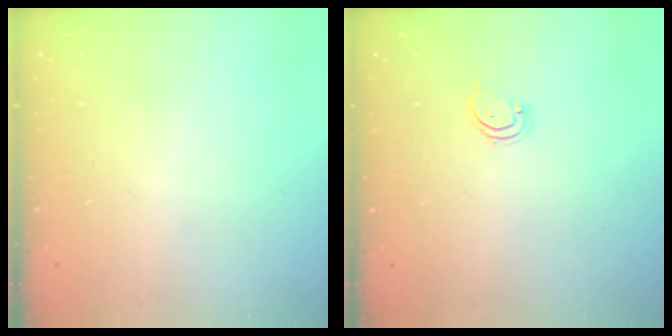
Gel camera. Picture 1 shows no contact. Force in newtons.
{"total": 1.9, "press": 1.9, "slide": 0.2}